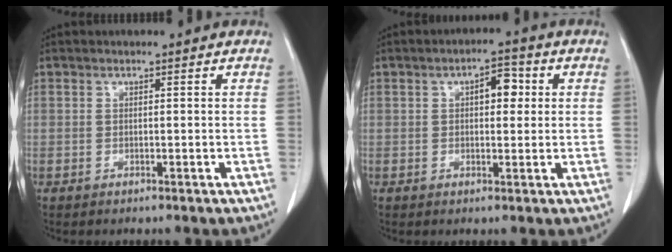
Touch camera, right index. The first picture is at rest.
{"total": 4.5, "force": [1.1, 2.1, 3.8], "torque": [-0.055, 0.014, 0.016]}